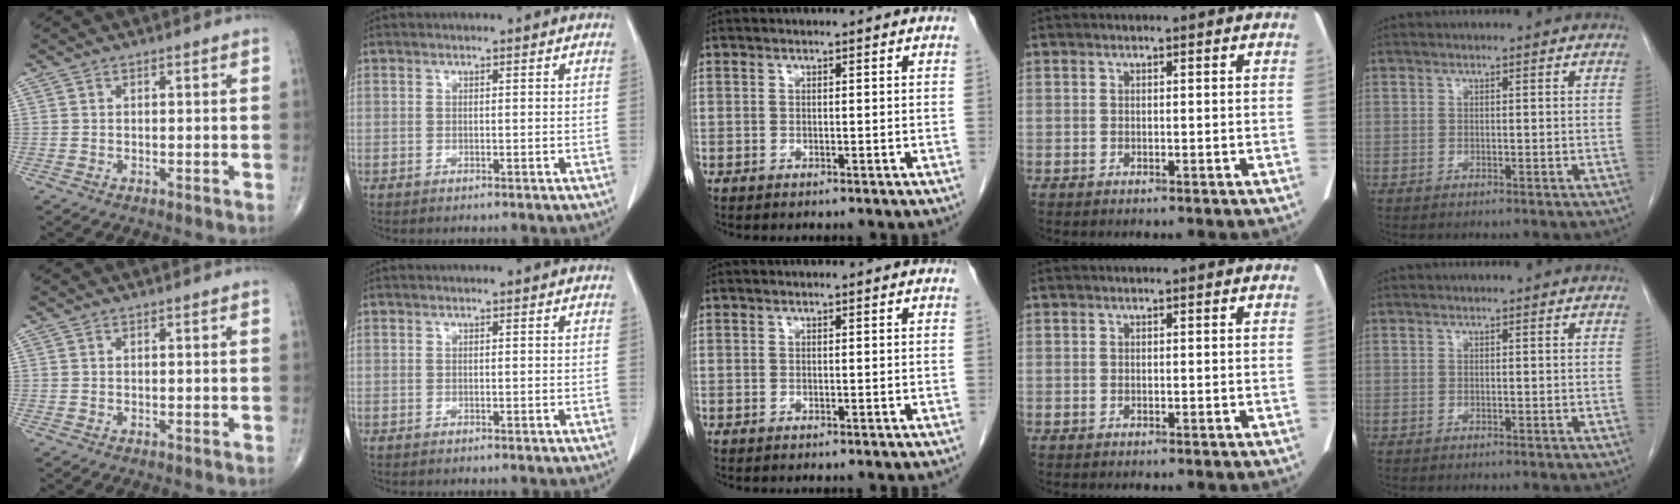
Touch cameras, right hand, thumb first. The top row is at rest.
{}